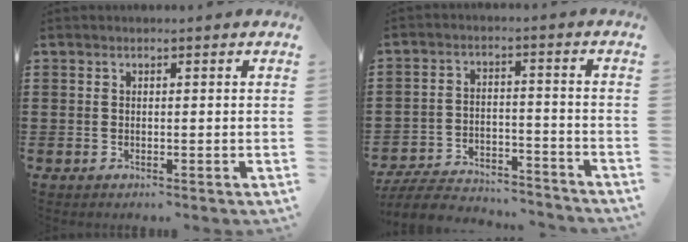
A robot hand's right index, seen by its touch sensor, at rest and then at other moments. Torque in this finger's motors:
{"motor_torque": [0.75, 0.93, -0.11, -0.21]}